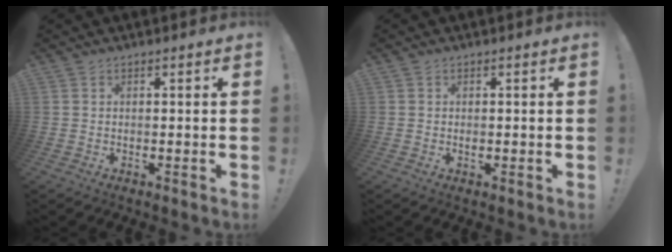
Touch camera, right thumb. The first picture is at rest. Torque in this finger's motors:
{"motor_torque": [-0.09, 0.06, 0.01, 0.23, -0.06]}